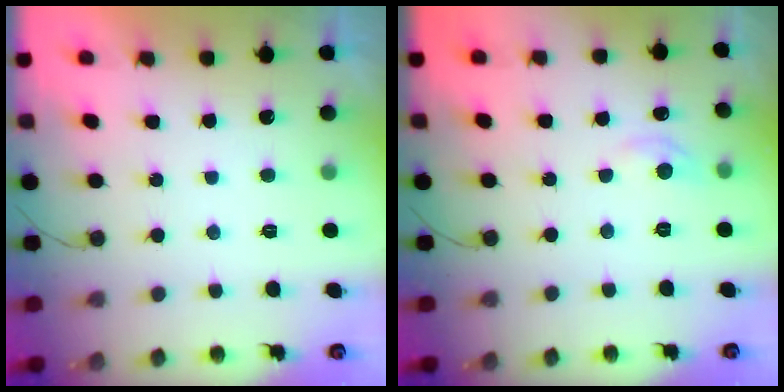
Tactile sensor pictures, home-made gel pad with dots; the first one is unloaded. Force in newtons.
{"total": 3.9, "press": 3.9, "slide": 0.5}